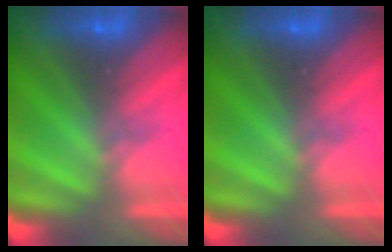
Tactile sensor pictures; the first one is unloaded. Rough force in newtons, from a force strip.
{"total": 0.0}